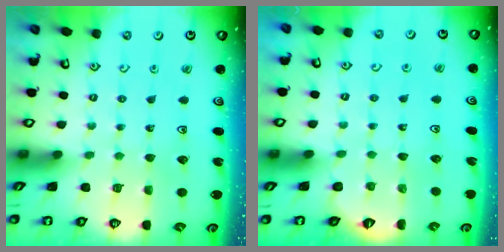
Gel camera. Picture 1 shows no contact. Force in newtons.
{"total": 1.9, "press": 0.5, "slide": 1.9}